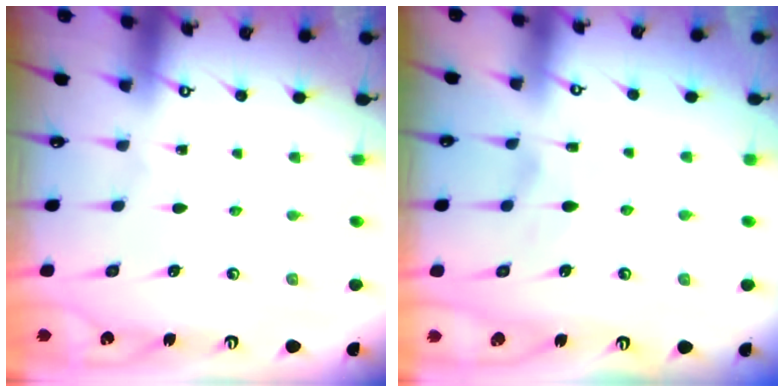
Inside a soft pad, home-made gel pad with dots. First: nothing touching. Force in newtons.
{"total": 1.7, "press": 1.2, "slide": 1.2}